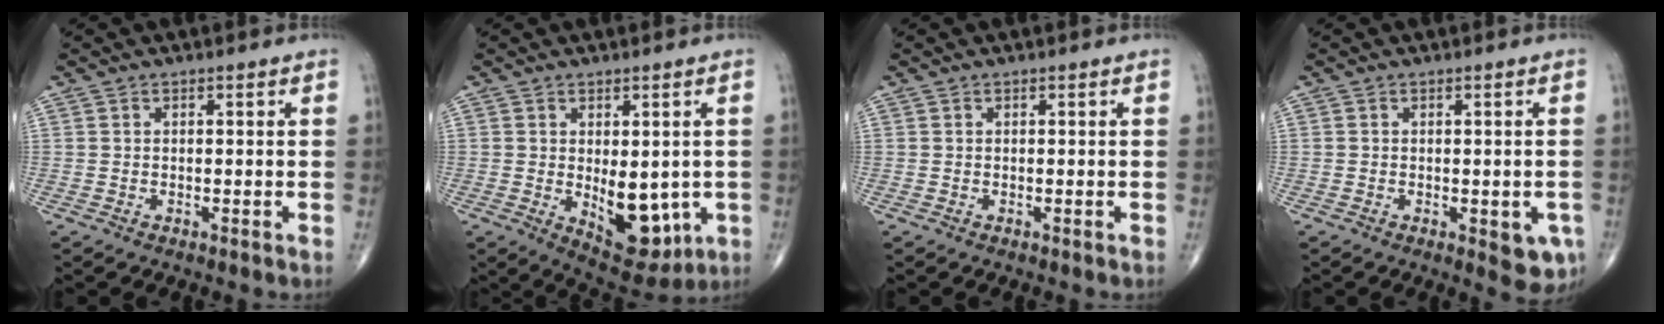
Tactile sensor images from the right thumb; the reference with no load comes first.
{"total": 10.8, "force": [-1.4, 5.9, 9.0], "torque": [-0.090, -0.019, -0.001]}
{"total": 0.0}
{"total": 5.4, "force": [-1.7, 2.5, 4.5], "torque": [-0.032, -0.005, -0.017]}